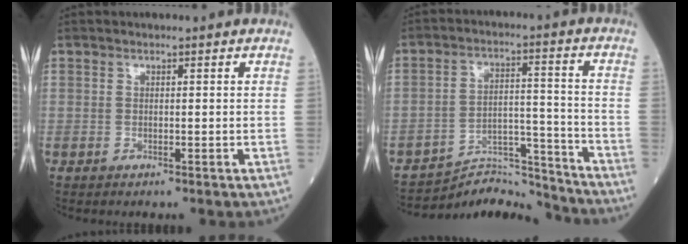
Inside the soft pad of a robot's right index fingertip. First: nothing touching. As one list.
[{"total": 9.7, "force": [-9.6, 1.0, -0.6], "torque": [0.011, 0.043, -0.157]}]